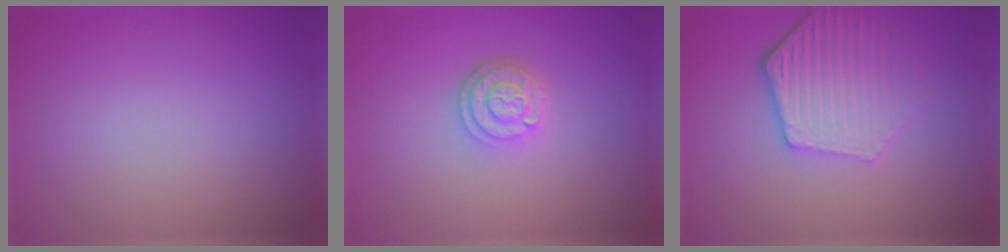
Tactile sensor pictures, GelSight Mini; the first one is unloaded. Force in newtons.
{"total": 2.9, "press": 2.4, "slide": 1.7}
{"total": 5.4, "press": 4.2, "slide": 3.4}